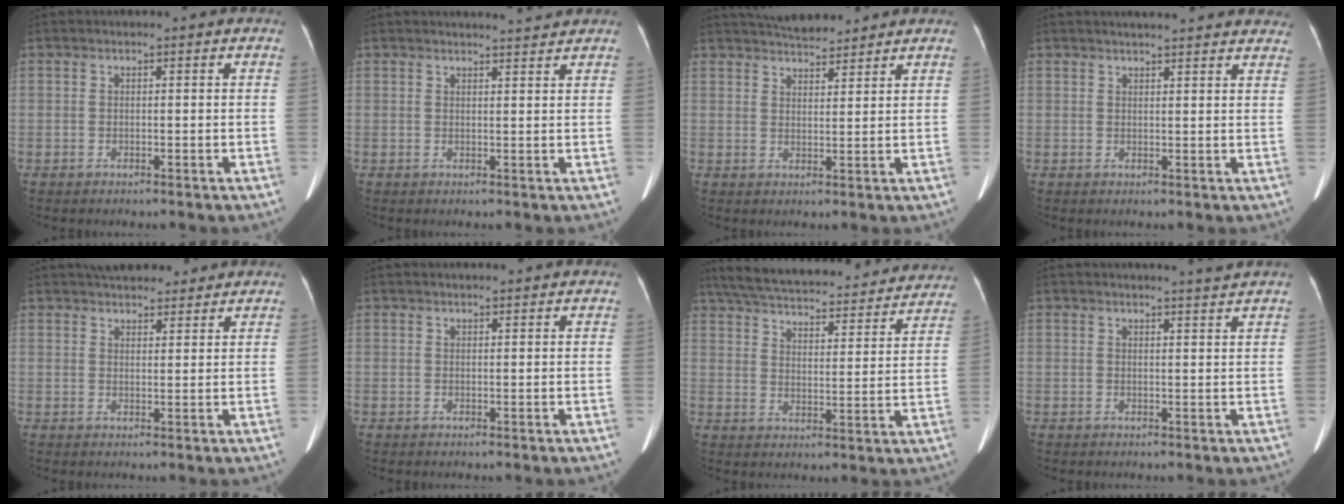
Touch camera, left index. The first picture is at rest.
{"total": 3.4, "force": [3.3, -0.3, 0.6], "torque": [-0.012, 0.002, 0.043]}
{"total": 8.2, "force": [7.8, 1.4, 2.4], "torque": [-0.045, 0.012, 0.121]}
{"total": 14.6, "force": [13.4, 2.1, 5.3], "torque": [-0.060, 0.018, 0.151]}
{"total": 8.9, "force": [7.8, 2.7, 3.3], "torque": [-0.044, 0.021, 0.108]}
{"total": 3.4, "force": [3.1, 0.3, 1.2], "torque": [-0.017, 0.021, 0.039]}
{"total": 29.3, "force": [26.2, 6.4, 11.4], "torque": [-0.201, -0.012, 0.333]}
{"total": 2.8, "force": [2.5, -1.1, 0.6], "torque": [-0.014, -0.012, 0.032]}